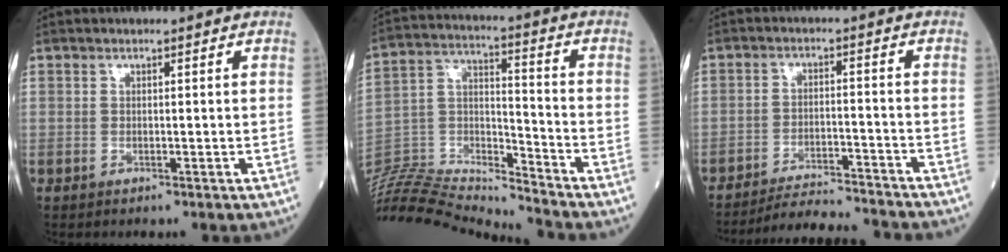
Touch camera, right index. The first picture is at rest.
{"total": 20.9, "force": [-20.4, 0.0, 4.7], "torque": [-0.098, 0.021, -0.350]}
{"total": 11.9, "force": [-11.6, -0.1, 2.9], "torque": [-0.040, -0.009, -0.174]}